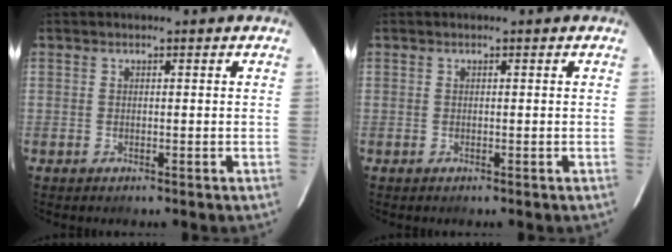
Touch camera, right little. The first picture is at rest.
{"total": 0.0}